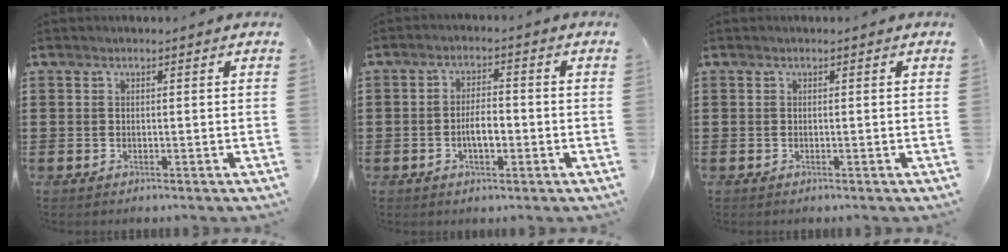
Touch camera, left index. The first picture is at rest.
{"total": 4.5, "force": [-1.1, 1.8, 4.0], "torque": [-0.077, 0.005, -0.022]}
{"total": 0.0}